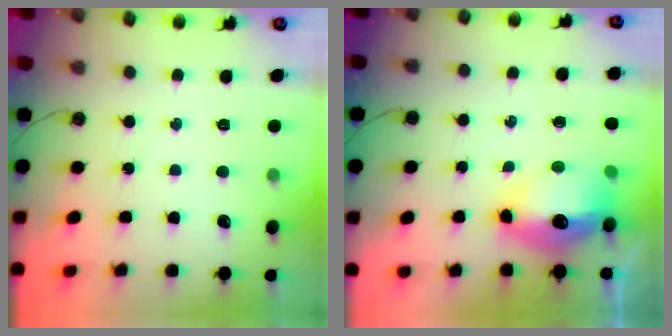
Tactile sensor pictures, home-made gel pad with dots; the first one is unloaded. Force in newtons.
{"total": 12.8, "press": 12.7, "slide": 1.2}